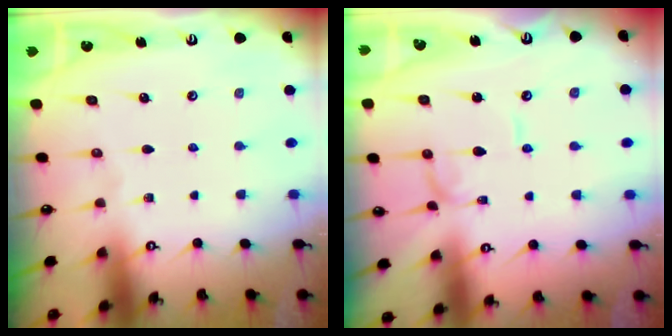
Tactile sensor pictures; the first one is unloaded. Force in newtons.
{"total": 1.1, "press": 1.1, "slide": 0.0}